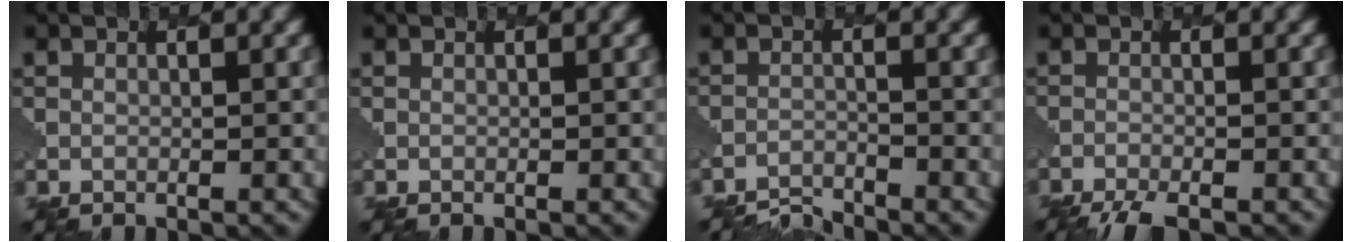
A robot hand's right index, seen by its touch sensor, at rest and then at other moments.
{"total": 0.0}
{"total": 3.1, "force": [-3.1, 0.2, 0.0], "torque": [-0.001, -0.004, -0.062]}
{"total": 4.3, "force": [-3.9, 0.6, 1.6], "torque": [-0.034, -0.015, -0.067]}